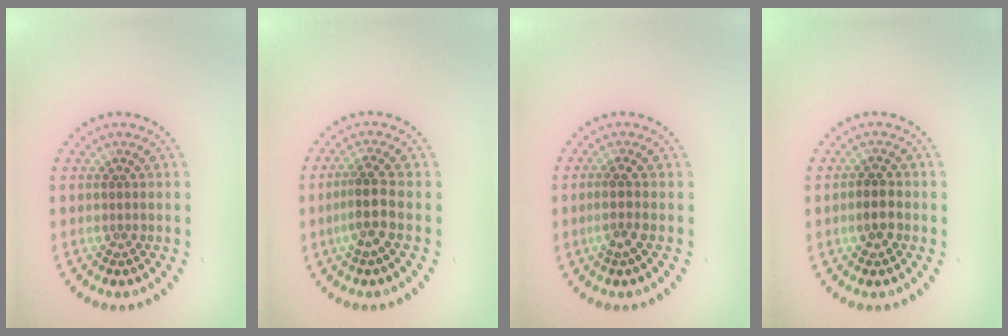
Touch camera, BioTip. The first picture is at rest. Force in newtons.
{"total": 2.7, "press": 2.1, "slide": 1.7}
{"total": 1.7, "press": 1.3, "slide": 1.1}
{"total": 2.0, "press": 2.0, "slide": 0.4}